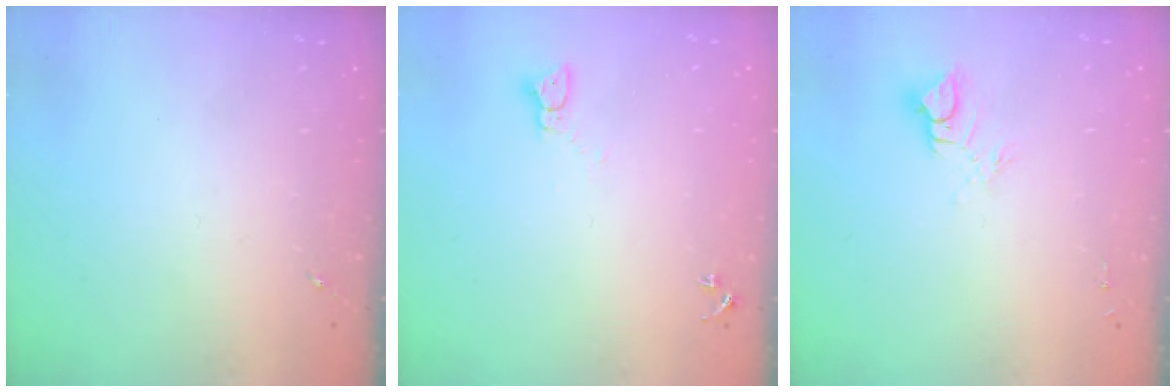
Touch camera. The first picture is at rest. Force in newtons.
{"total": 2.3, "press": 2.3, "slide": 0.3}
{"total": 6.3, "press": 6.3, "slide": 0.5}